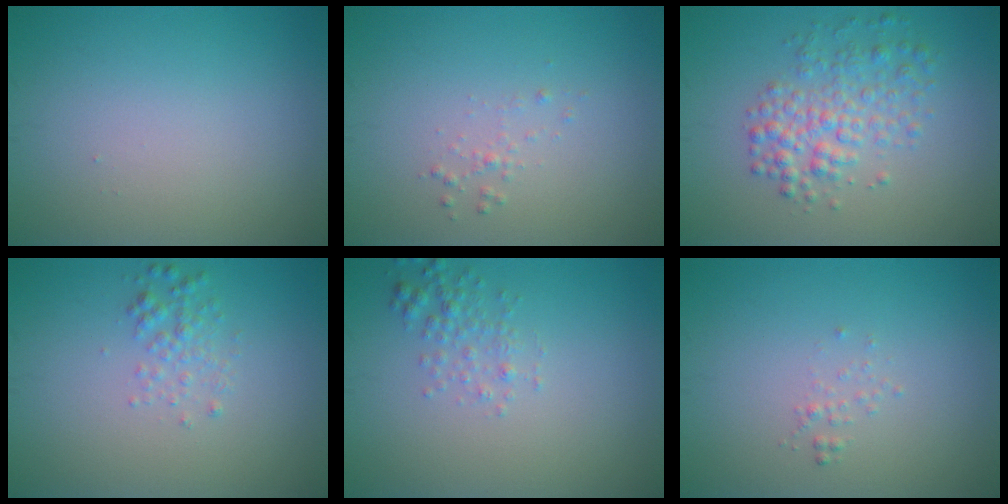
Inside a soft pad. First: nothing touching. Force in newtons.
{"total": 0.7, "press": 0.7, "slide": 0.1}
{"total": 3.7, "press": 3.7, "slide": 0.1}
{"total": 1.6, "press": 1.6, "slide": 0.0}
{"total": 1.6, "press": 1.6, "slide": 0.1}
{"total": 0.6, "press": 0.6, "slide": 0.1}